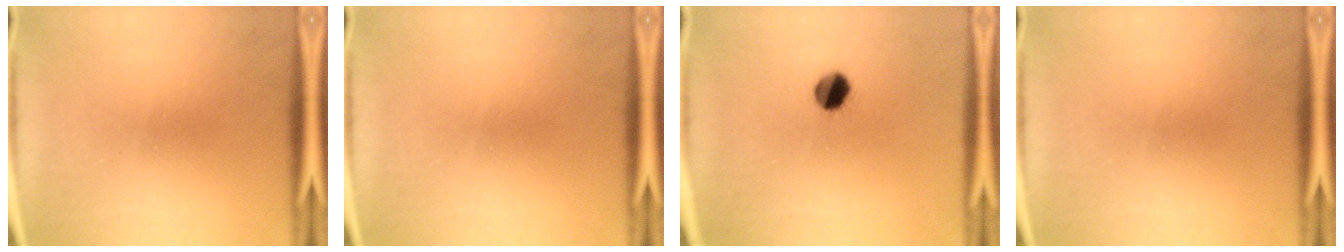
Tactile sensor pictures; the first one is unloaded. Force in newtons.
{"total": 0.0}
{"total": 5.5}
{"total": 0.0}